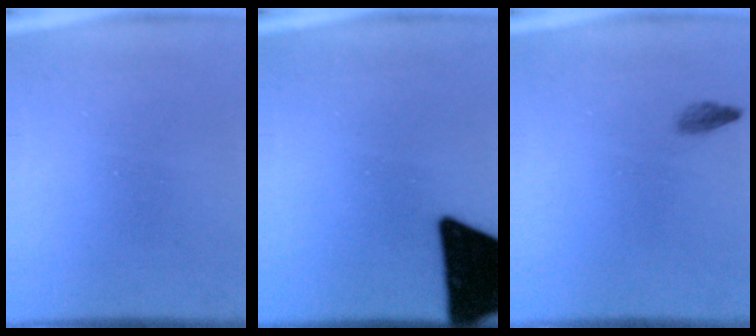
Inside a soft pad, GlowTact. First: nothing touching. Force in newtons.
{"total": 20.3}
{"total": 0.9}